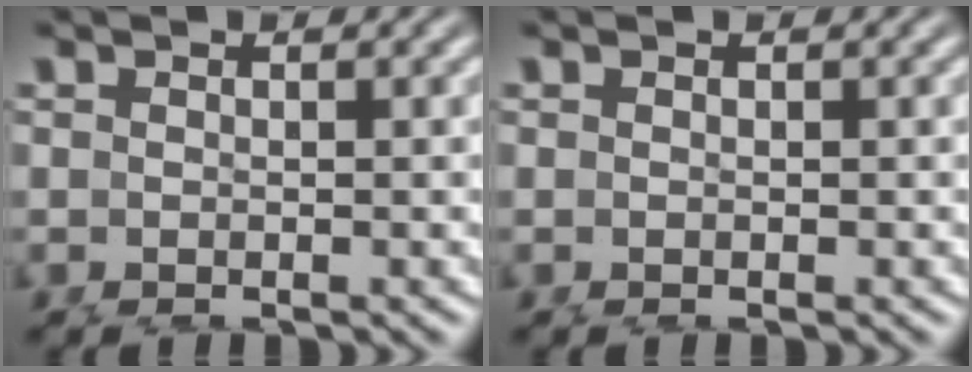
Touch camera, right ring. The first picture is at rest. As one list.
[{"total": 0.0}]